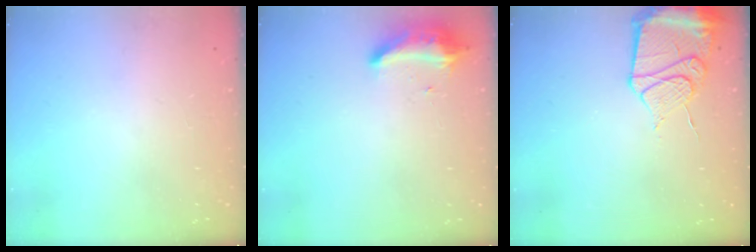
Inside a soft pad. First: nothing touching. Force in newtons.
{"total": 9.3, "press": 9.3, "slide": 0.8}
{"total": 13.0, "press": 13.0, "slide": 1.5}